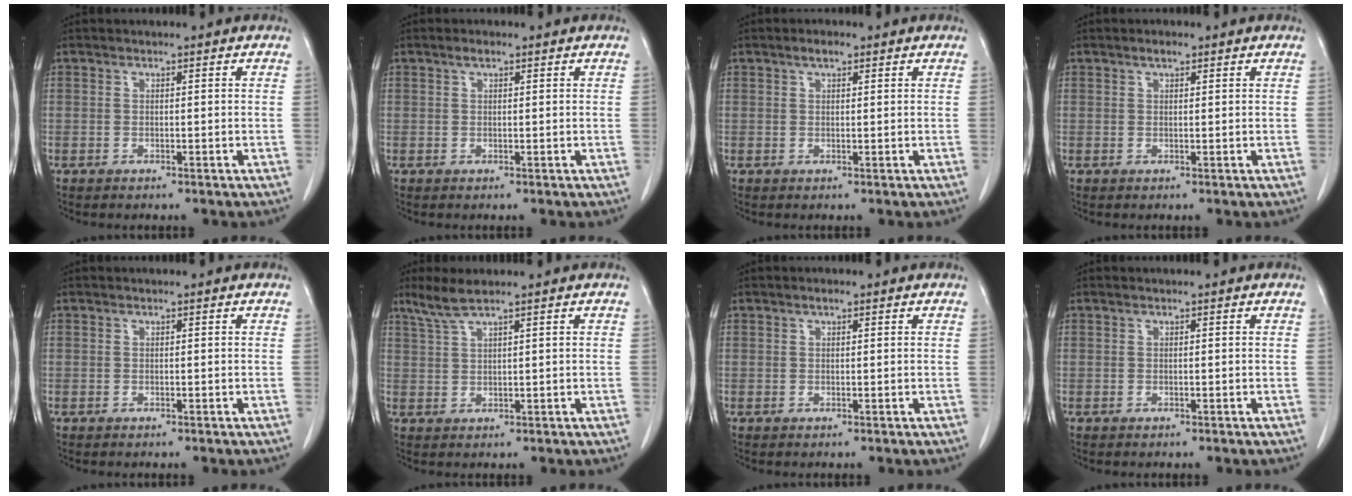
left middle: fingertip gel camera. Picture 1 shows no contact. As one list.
[{"total": 1.1, "force": [0.7, 0.4, 0.8], "torque": [-0.015, 0.006, 0.011]}, {"total": 1.7, "force": [1.1, 0.7, 1.1], "torque": [-0.020, 0.006, 0.017]}, {"total": 1.2, "force": [0.8, 0.5, 0.7], "torque": [-0.012, 0.003, 0.012]}, {"total": 0.0}, {"total": 3.7, "force": [2.9, -0.1, 2.3], "torque": [-0.060, 0.006, 0.064]}, {"total": 0.8, "force": [0.5, 0.3, 0.5], "torque": [-0.010, 0.002, 0.008]}, {"total": 0.0}]